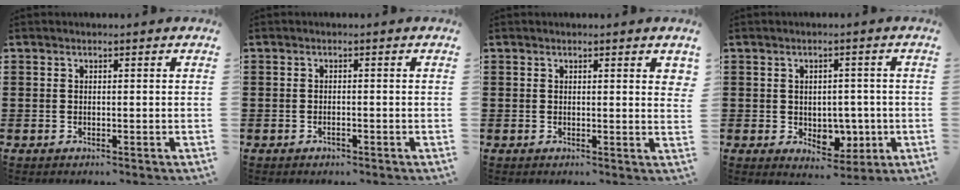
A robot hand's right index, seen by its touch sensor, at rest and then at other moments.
{"total": 0.8, "force": [-0.6, 0.3, 0.4], "torque": [-0.010, -0.003, -0.011]}
{"total": 1.0, "force": [0.6, 0.1, 0.8], "torque": [-0.019, 0.002, 0.011]}
{"total": 4.2, "force": [-0.3, 3.6, 2.1], "torque": [-0.035, 0.003, -0.010]}